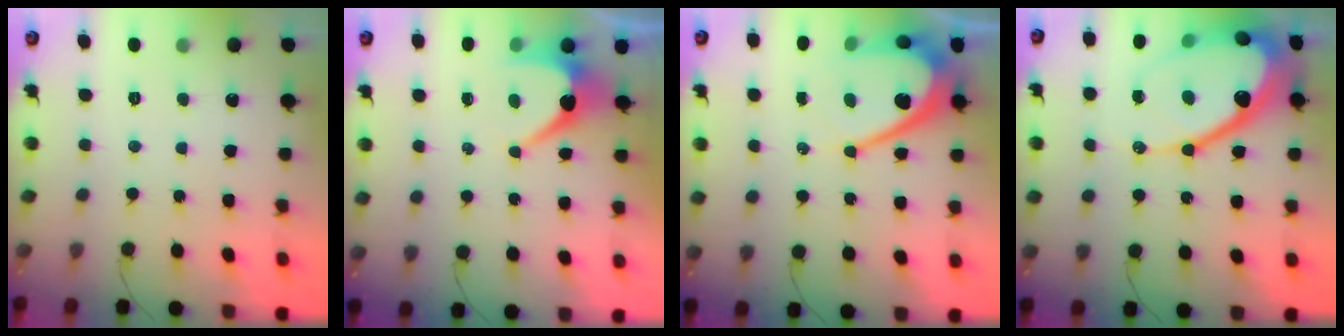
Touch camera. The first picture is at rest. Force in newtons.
{"total": 7.1, "press": 7.1, "slide": 0.6}
{"total": 13.4, "press": 13.3, "slide": 1.1}
{"total": 25.5, "press": 25.4, "slide": 2.3}